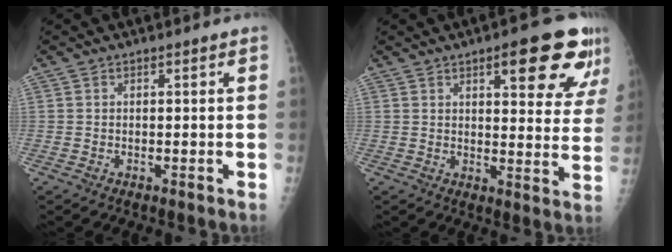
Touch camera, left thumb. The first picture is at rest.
{"total": 14.8, "force": [8.1, 4.6, 11.5], "torque": [-0.111, -0.037, 0.103]}